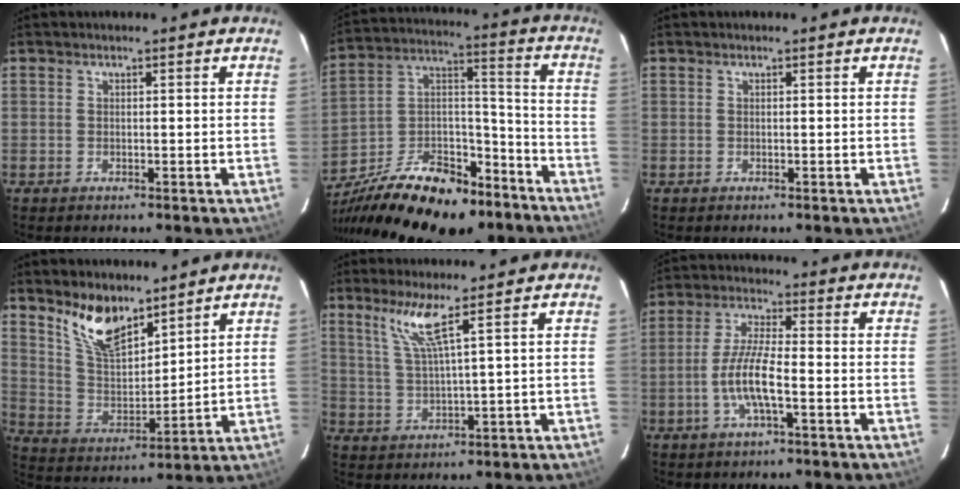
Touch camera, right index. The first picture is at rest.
{"total": 26.0, "force": [-17.4, 12.4, 14.9], "torque": [-0.289, 0.020, -0.266]}
{"total": 0.0}
{"total": 11.5, "force": [8.6, 4.4, 6.2], "torque": [-0.121, 0.004, 0.172]}
{"total": 5.9, "force": [3.7, -0.9, 4.5], "torque": [-0.090, -0.005, 0.080]}
{"total": 8.0, "force": [-2.8, 1.3, 7.4], "torque": [-0.155, -0.001, -0.054]}